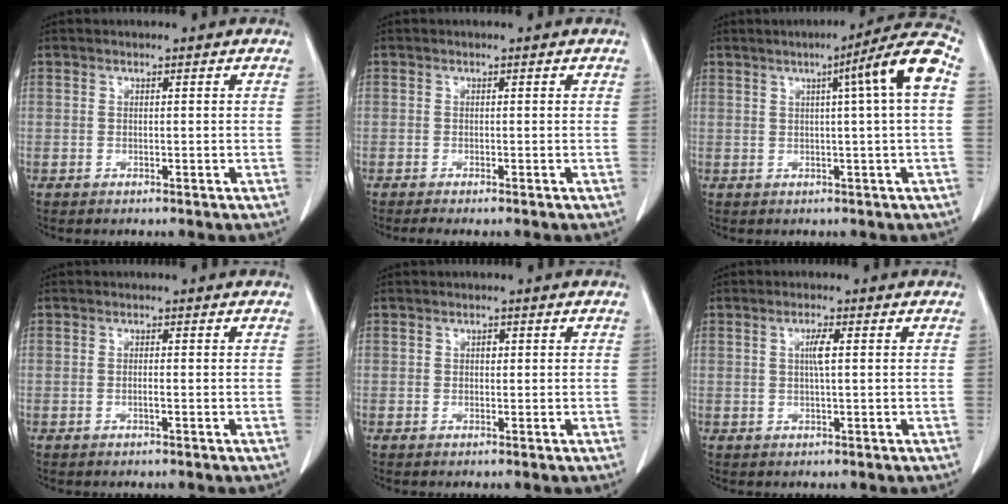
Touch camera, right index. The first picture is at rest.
{"total": 1.3, "force": [-1.0, -0.2, 0.8], "torque": [-0.013, -0.004, -0.017]}
{"total": 8.8, "force": [1.8, -1.4, 8.5], "torque": [-0.118, 0.014, 0.021]}
{"total": 0.7, "force": [-0.2, 0.0, 0.7], "torque": [-0.014, 0.002, -0.002]}
{"total": 0.6, "force": [0.1, 0.3, 0.5], "torque": [-0.007, 0.001, 0.000]}
{"total": 2.3, "force": [0.4, -0.1, 2.2], "torque": [-0.044, 0.000, 0.007]}